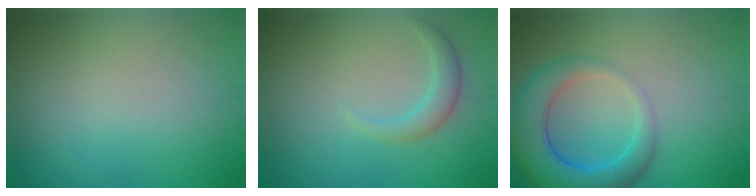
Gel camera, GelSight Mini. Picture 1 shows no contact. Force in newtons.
{"total": 2.0, "press": 2.0, "slide": 0.2}
{"total": 6.4, "press": 6.4, "slide": 0.4}